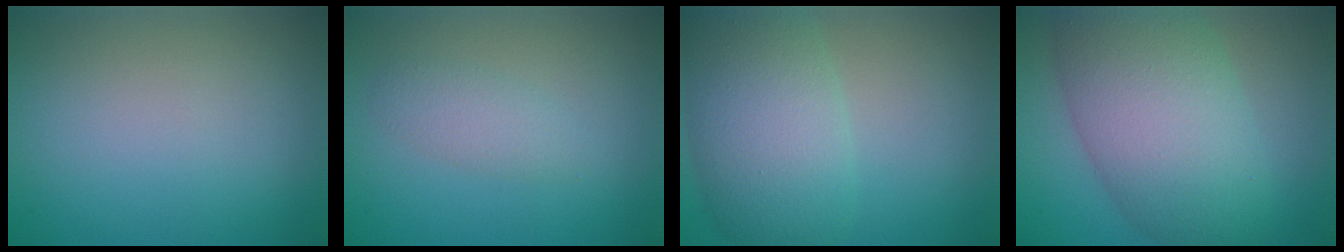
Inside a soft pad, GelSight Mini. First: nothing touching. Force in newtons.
{"total": 1.9, "press": 1.9, "slide": 0.0}
{"total": 8.2, "press": 8.2, "slide": 0.3}
{"total": 10.4, "press": 10.3, "slide": 0.3}